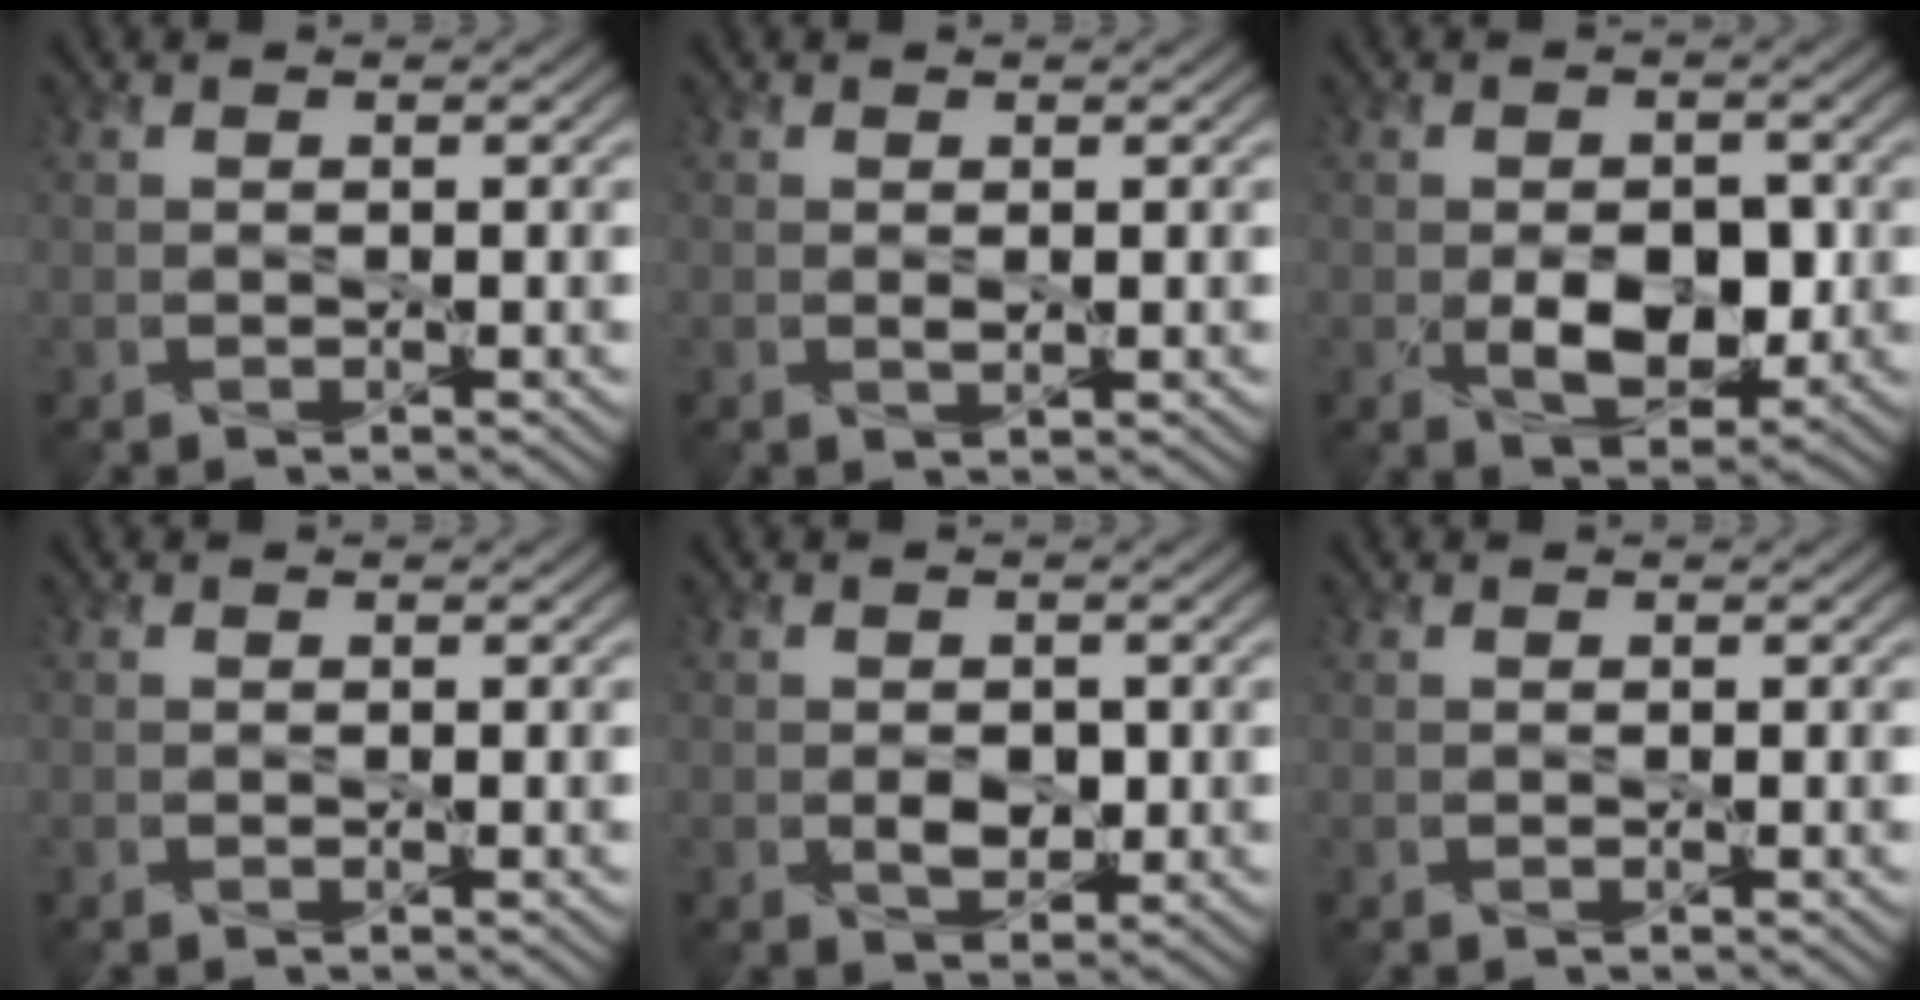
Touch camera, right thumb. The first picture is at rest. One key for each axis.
{"total": 0.6, "fx": 0.2, "fy": 0.3, "fz": 0.5, "tx": -0.010, "ty": -0.003, "tz": 0.002}
{"total": 6.3, "fx": -1.1, "fy": 4.0, "fz": 4.8, "tx": -0.083, "ty": -0.018, "tz": -0.012}
{"total": 0.0}
{"total": 2.7, "fx": -0.3, "fy": 1.9, "fz": 1.8, "tx": -0.036, "ty": -0.010, "tz": -0.003}
{"total": 0.0}